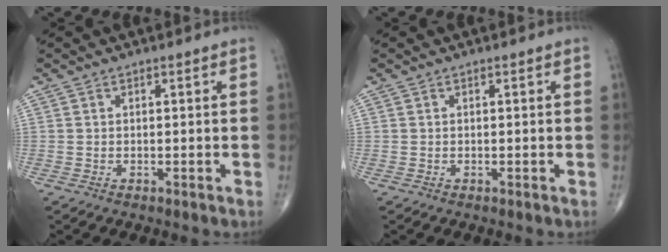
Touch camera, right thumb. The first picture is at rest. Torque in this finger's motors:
{"motor_torque": [0.04, 0.04, 0.00, 0.00, 0.00]}